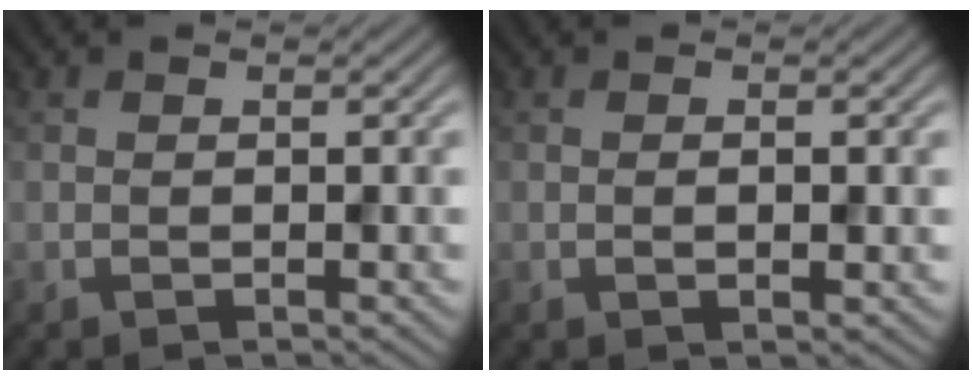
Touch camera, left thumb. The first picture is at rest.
{"total": 1.5, "force": [-0.3, 0.4, 1.4], "torque": [-0.024, -0.001, -0.003]}